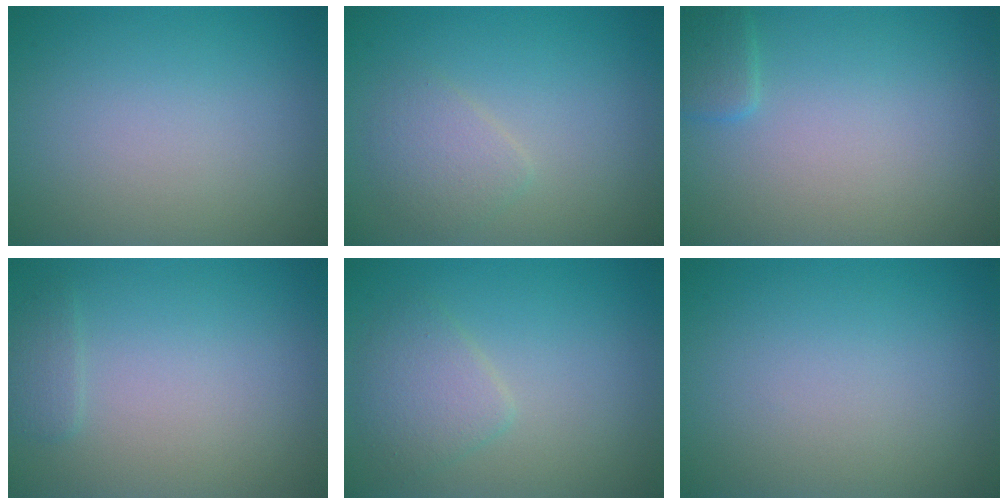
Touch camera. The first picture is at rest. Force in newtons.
{"total": 2.0, "press": 2.0, "slide": 0.0}
{"total": 1.5, "press": 1.5, "slide": 0.1}
{"total": 1.1, "press": 1.1, "slide": 0.1}
{"total": 2.6, "press": 2.6, "slide": 0.1}
{"total": 0.0}